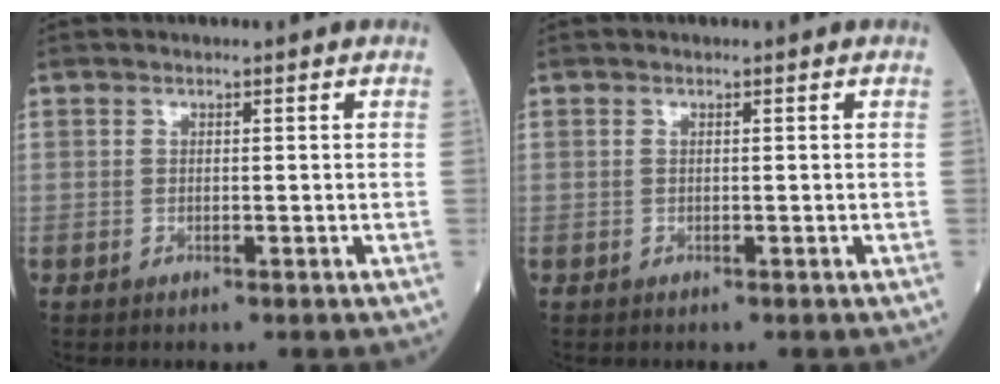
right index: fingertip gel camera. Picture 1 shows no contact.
{"total": 0.0}